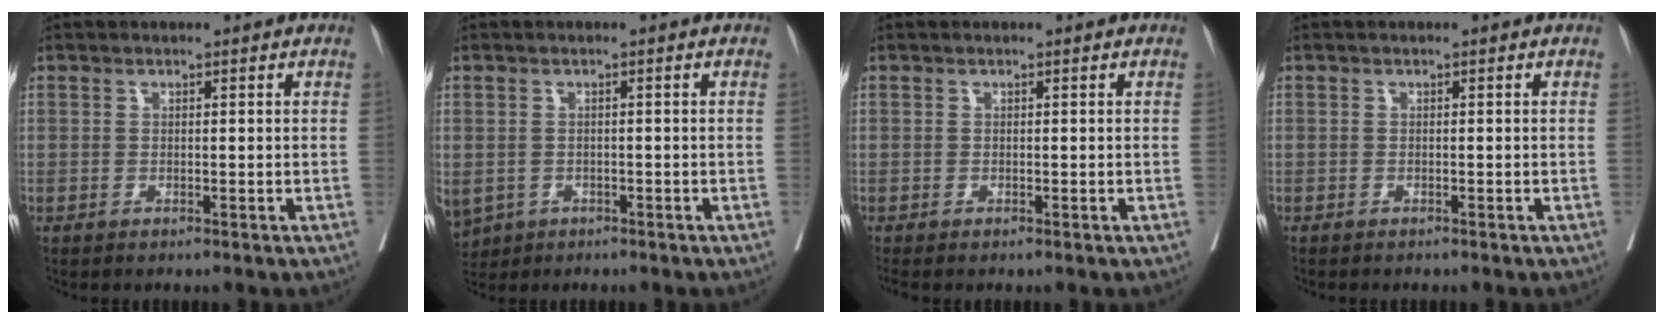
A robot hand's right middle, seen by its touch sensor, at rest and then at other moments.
{"total": 8.9, "force": [-4.3, 7.0, 3.5], "torque": [-0.105, -0.007, -0.058]}
{"total": 0.9, "force": [-0.9, 0.1, 0.3], "torque": [-0.010, -0.005, -0.018]}
{"total": 1.9, "force": [-1.7, 0.4, 0.7], "torque": [-0.015, -0.002, -0.020]}